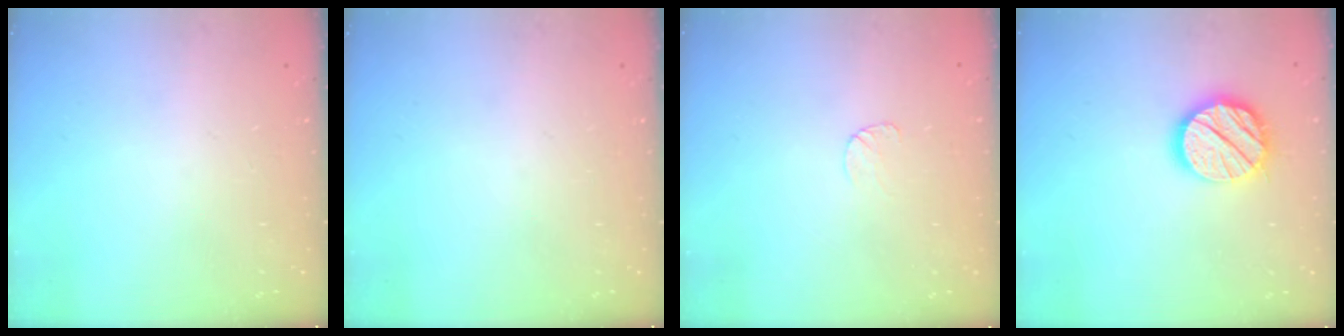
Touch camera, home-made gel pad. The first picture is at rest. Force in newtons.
{"total": 0.0}
{"total": 3.7, "press": 3.6, "slide": 0.4}
{"total": 14.3, "press": 14.2, "slide": 2.0}